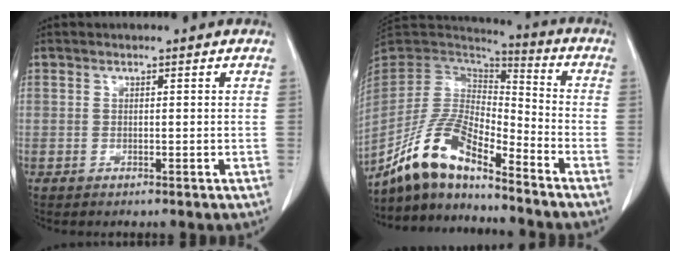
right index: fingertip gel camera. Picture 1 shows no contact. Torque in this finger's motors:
{"motor_torque": [1.08, -1.05, 0.76, 0.14]}